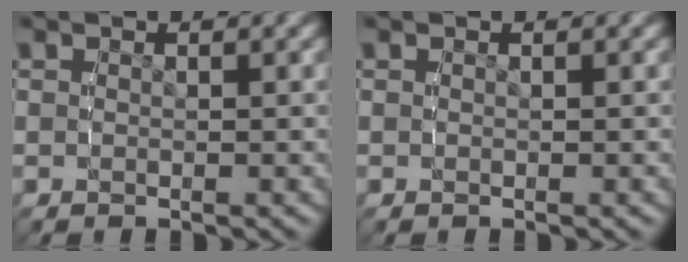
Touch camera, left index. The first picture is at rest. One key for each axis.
{"total": 0.0}